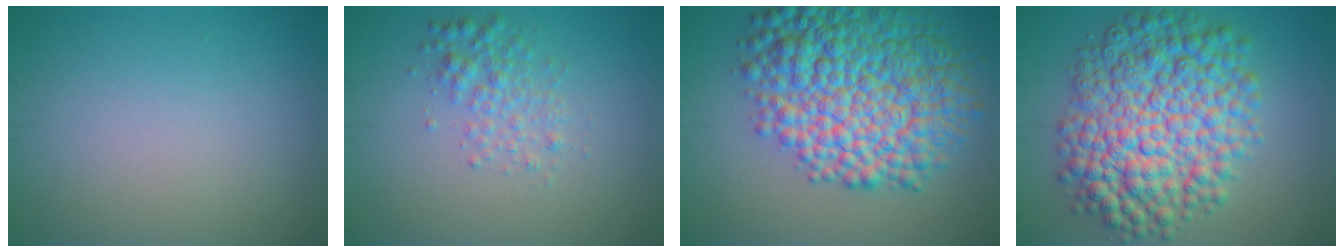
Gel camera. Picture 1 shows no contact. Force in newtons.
{"total": 2.5, "press": 2.5, "slide": 0.0}
{"total": 12.1, "press": 12.1, "slide": 0.0}
{"total": 11.3, "press": 11.3, "slide": 0.1}